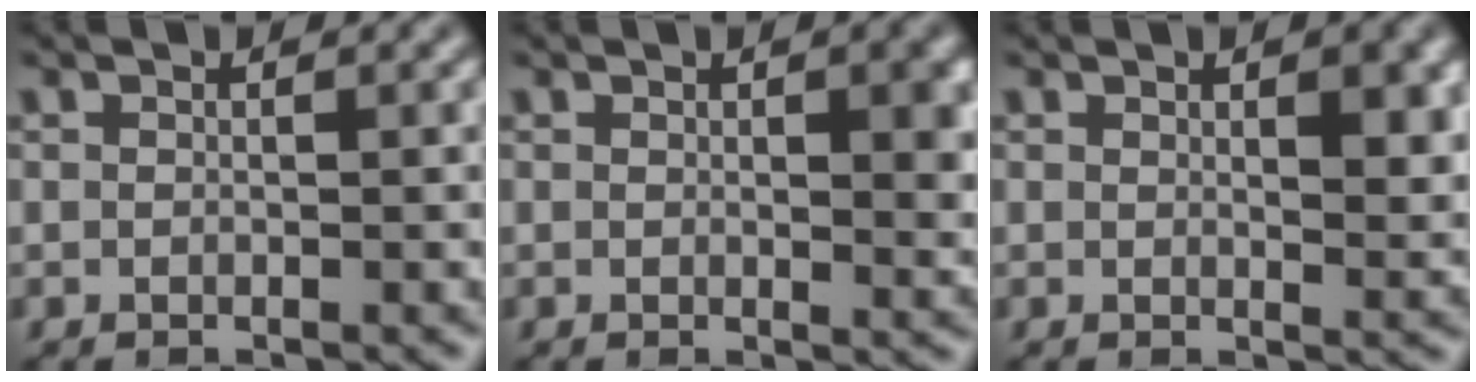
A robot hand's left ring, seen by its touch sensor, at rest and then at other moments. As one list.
[{"total": 3.7, "force": [1.0, 0.9, 3.4], "torque": [-0.041, -0.002, 0.018]}, {"total": 3.6, "force": [1.4, 1.1, 3.1], "torque": [-0.038, -0.004, 0.024]}]